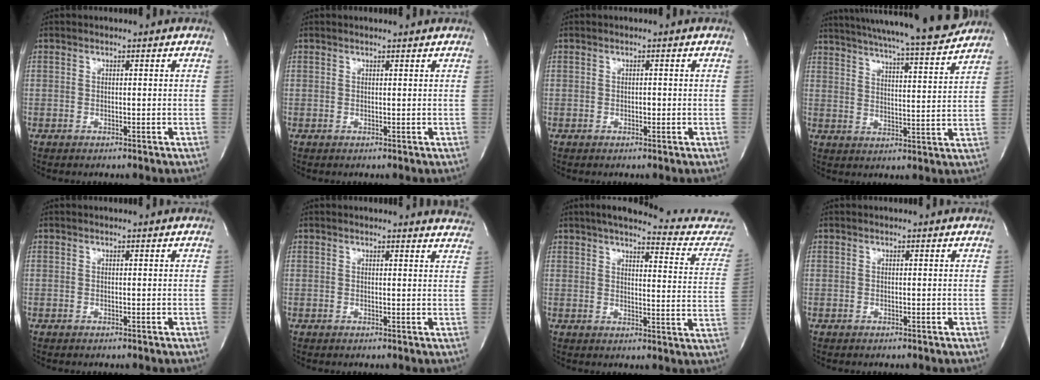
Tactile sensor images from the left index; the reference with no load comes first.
{"total": 1.0, "force": [0.9, -0.2, 0.3], "torque": [-0.005, 0.000, 0.009]}
{"total": 1.0, "force": [-0.9, 0.1, 0.2], "torque": [-0.002, -0.004, -0.016]}
{"total": 20.3, "force": [18.3, 0.1, 8.7], "torque": [-0.143, -0.034, 0.249]}
{"total": 0.0}
{"total": 11.3, "force": [11.1, 1.2, 1.9], "torque": [-0.002, -0.046, 0.094]}
{"total": 19.0, "force": [17.1, 2.3, 8.0], "torque": [-0.094, -0.053, 0.191]}
{"total": 0.0}